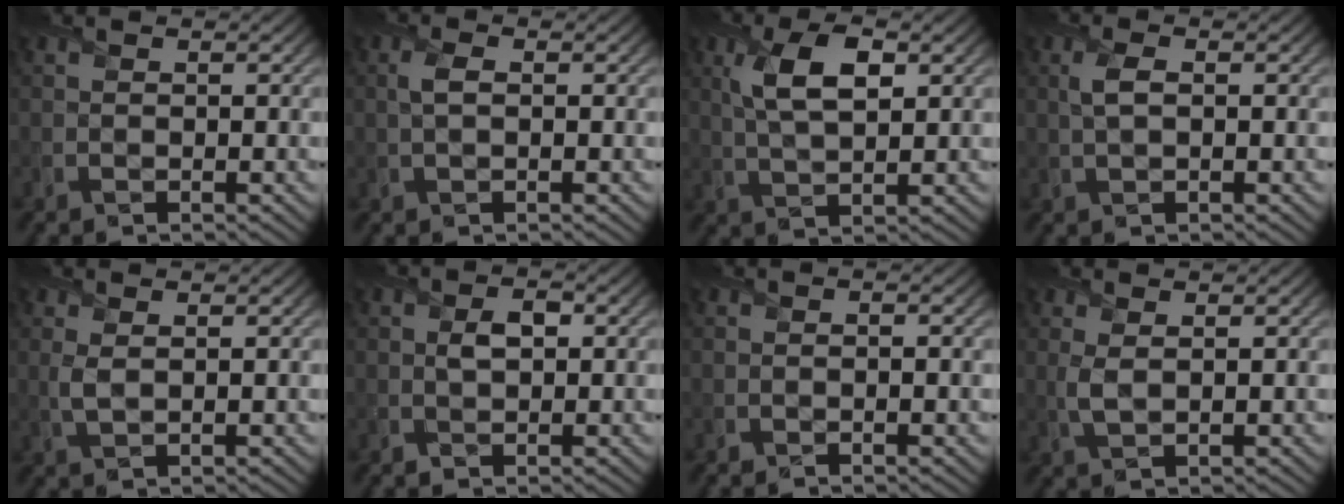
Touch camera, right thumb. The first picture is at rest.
{"total": 1.8, "force": [0.2, 0.8, 1.6], "torque": [-0.040, 0.004, 0.003]}
{"total": 6.5, "force": [2.1, 2.8, 5.6], "torque": [-0.116, 0.003, 0.040]}
{"total": 2.3, "force": [0.4, 0.9, 2.0], "torque": [-0.050, 0.004, 0.007]}
{"total": 1.7, "force": [0.6, 0.6, 1.4], "torque": [-0.038, -0.001, 0.016]}
{"total": 2.4, "force": [0.3, 1.5, 1.8], "torque": [-0.034, 0.000, 0.005]}
{"total": 1.0, "force": [-0.2, 0.4, 0.9], "torque": [-0.015, -0.003, -0.003]}
{"total": 2.0, "force": [0.7, 0.7, 1.7], "torque": [-0.045, -0.001, 0.017]}